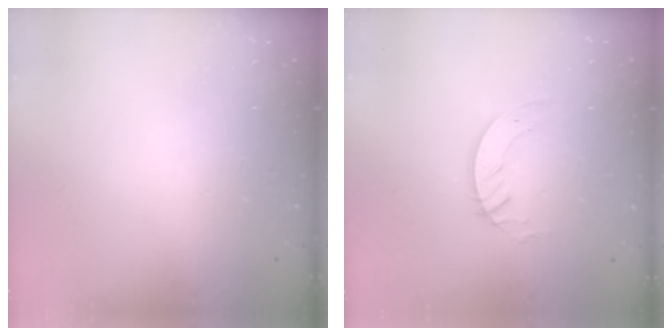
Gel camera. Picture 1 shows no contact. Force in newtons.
{"total": 2.8, "press": 2.8, "slide": 0.2}